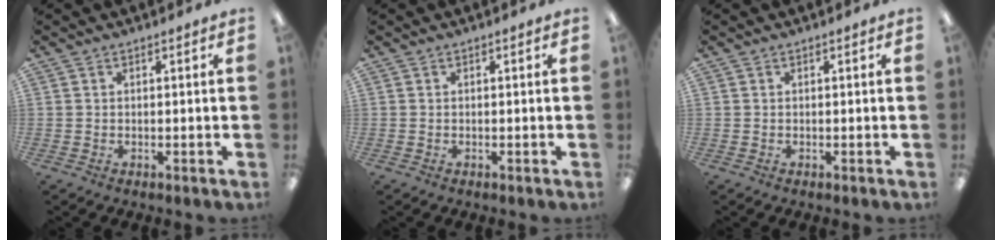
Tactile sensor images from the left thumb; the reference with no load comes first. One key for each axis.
{"total": 0.0}
{"total": 0.0}